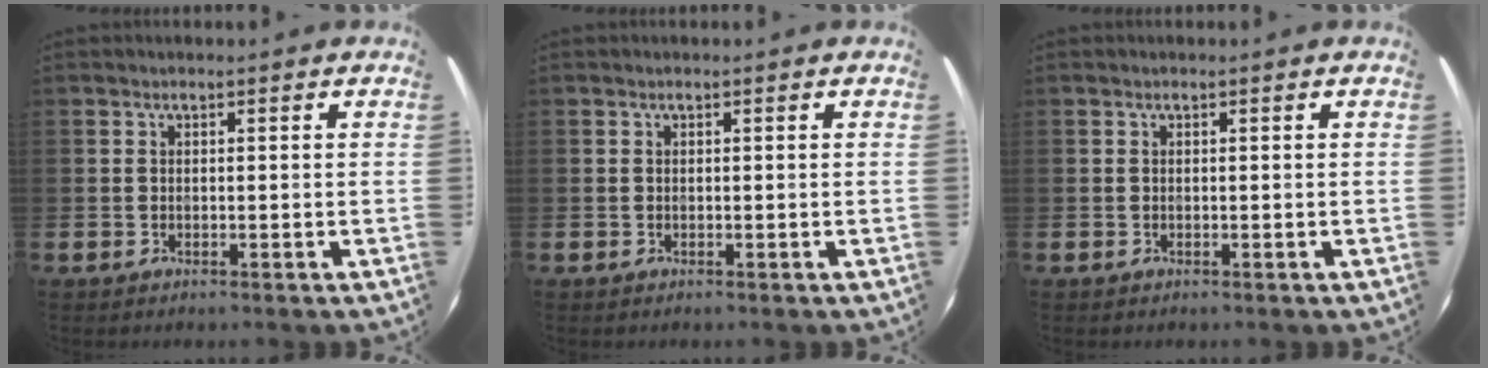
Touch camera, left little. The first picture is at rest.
{"total": 0.0}
{"total": 0.0}